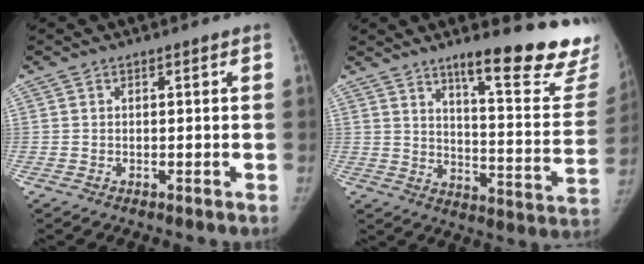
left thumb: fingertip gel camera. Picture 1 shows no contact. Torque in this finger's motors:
{"motor_torque": [1.23, -0.50, 1.16, -1.17, 0.27]}